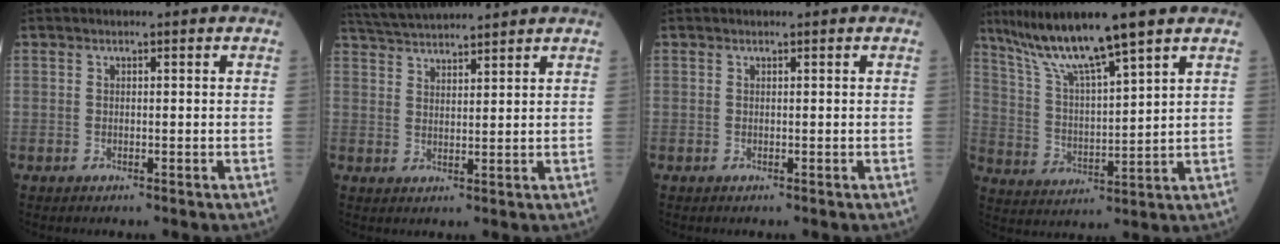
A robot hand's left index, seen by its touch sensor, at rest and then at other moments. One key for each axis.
{"total": 9.0, "fx": 8.5, "fy": 0.2, "fz": 3.0, "tx": -0.065, "ty": 0.036, "tz": 0.147}
{"total": 0.0}
{"total": 12.2, "fx": 9.3, "fy": -0.1, "fz": 8.0, "tx": -0.155, "ty": 0.008, "tz": 0.175}